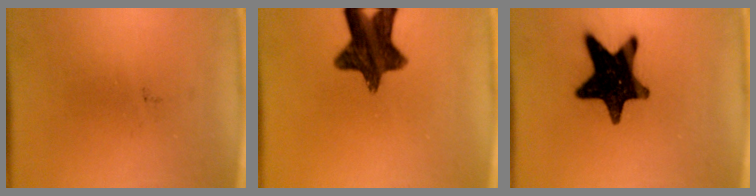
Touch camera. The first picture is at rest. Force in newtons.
{"total": 11.8}
{"total": 16.5}